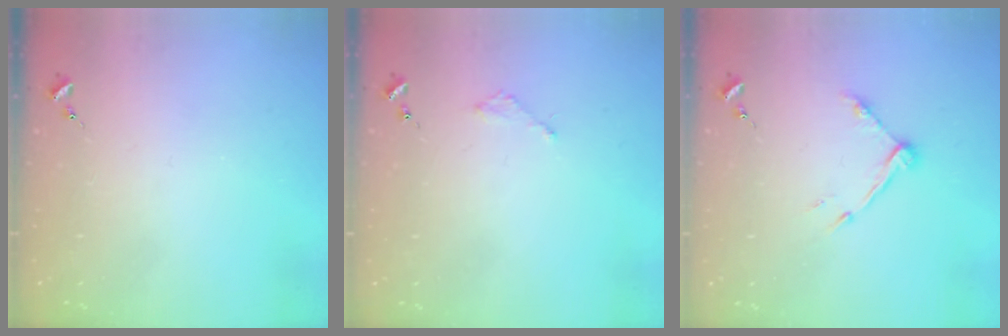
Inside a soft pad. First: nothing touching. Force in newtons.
{"total": 2.0, "press": 2.0, "slide": 0.3}
{"total": 8.7, "press": 8.7, "slide": 0.5}